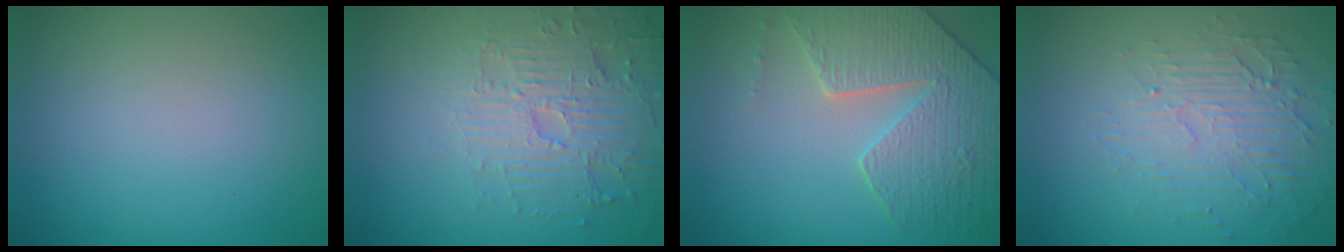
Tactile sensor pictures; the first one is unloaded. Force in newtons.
{"total": 5.0, "press": 3.9, "slide": 3.2}
{"total": 5.3, "press": 5.0, "slide": 1.8}
{"total": 4.7, "press": 3.2, "slide": 3.5}